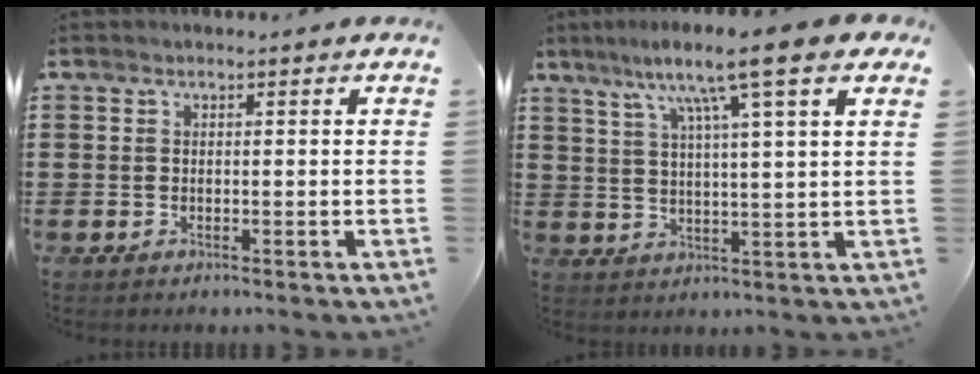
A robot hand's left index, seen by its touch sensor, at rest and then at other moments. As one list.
[{"total": 9.8, "force": [6.3, 0.4, 7.6], "torque": [-0.158, -0.013, 0.100]}]